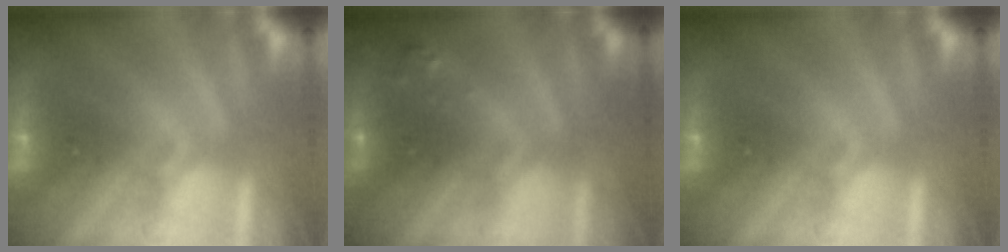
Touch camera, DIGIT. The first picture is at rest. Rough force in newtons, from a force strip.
{"total": 7.7}
{"total": 0.0}